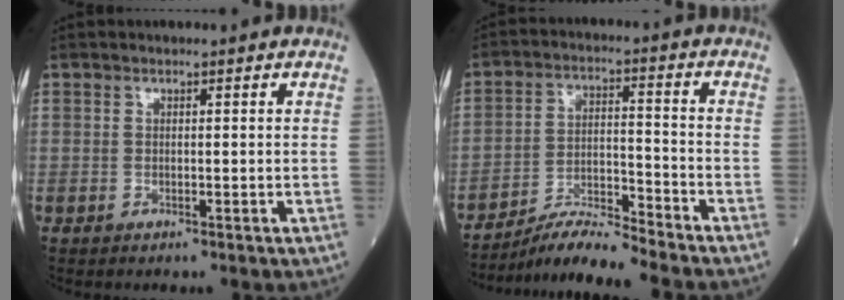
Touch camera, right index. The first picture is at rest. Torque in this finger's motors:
{"motor_torque": [0.27, -0.36, 0.05, 0.03]}